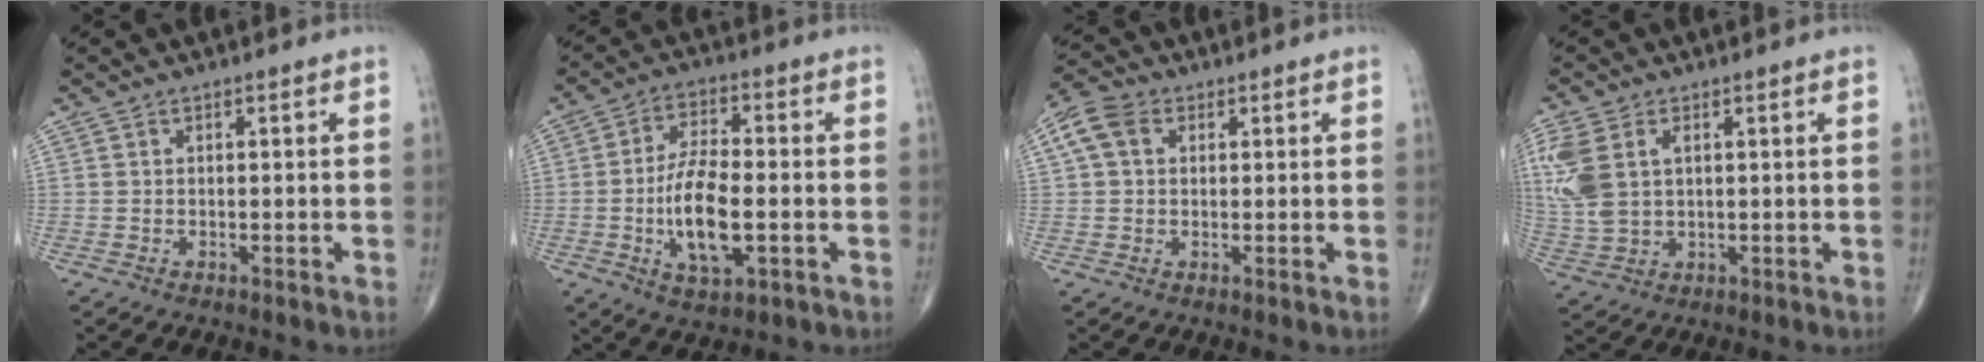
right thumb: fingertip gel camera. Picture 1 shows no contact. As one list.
[{"total": 11.7, "force": [-2.4, 4.6, 10.5], "torque": [-0.197, 0.007, -0.043]}, {"total": 6.0, "force": [1.7, 4.3, 3.8], "torque": [-0.078, 0.019, 0.027]}, {"total": 10.4, "force": [2.6, 6.5, 7.7], "torque": [-0.195, 0.007, 0.061]}]